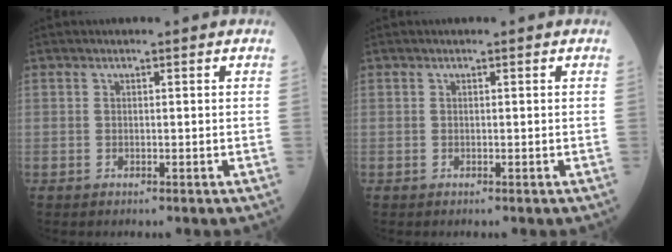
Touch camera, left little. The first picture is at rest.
{"total": 0.0}